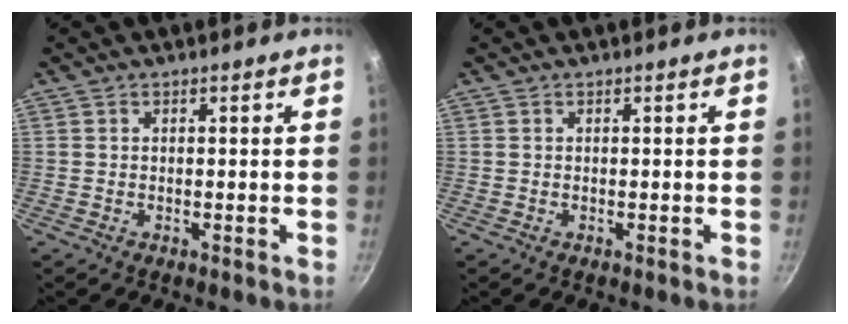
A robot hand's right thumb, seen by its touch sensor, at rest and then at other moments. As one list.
[{"total": 0.0}]